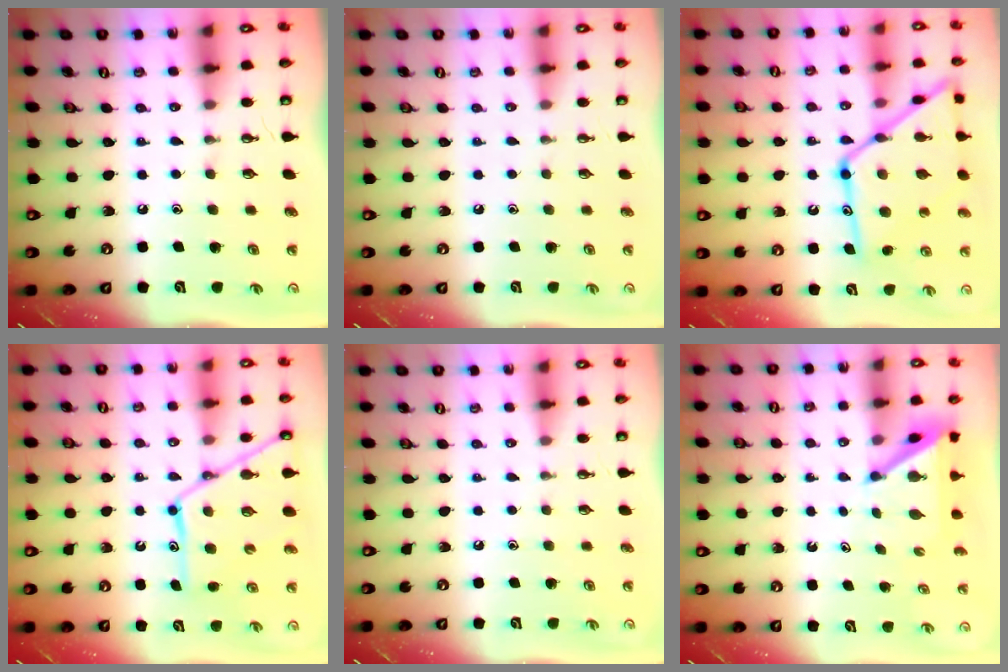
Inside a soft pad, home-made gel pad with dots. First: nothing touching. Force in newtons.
{"total": 0.0}
{"total": 21.4, "press": 21.3, "slide": 1.6}
{"total": 15.4, "press": 15.3, "slide": 1.5}
{"total": 0.0}
{"total": 4.9, "press": 4.9, "slide": 0.1}